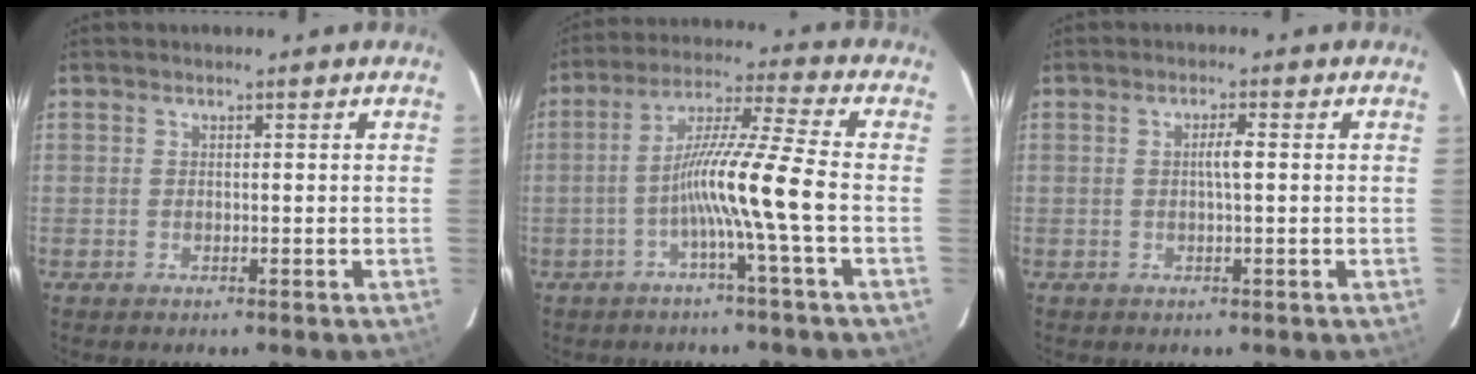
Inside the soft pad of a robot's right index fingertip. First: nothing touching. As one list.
[{"total": 10.2, "force": [-2.8, -1.9, 9.6], "torque": [-0.175, 0.010, -0.055]}, {"total": 2.0, "force": [0.1, 0.0, 2.0], "torque": [-0.036, 0.002, 0.000]}]